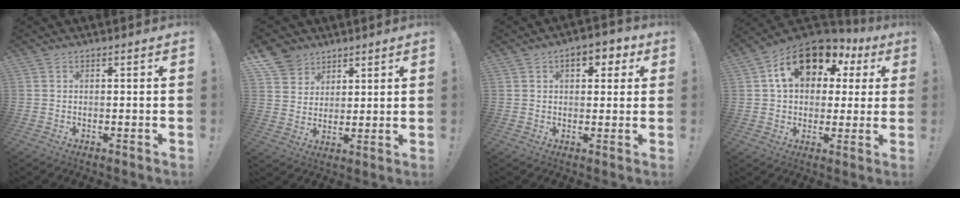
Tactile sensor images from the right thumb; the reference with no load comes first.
{"total": 9.3, "force": [6.5, 6.5, 1.5], "torque": [-0.028, -0.049, 0.130]}
{"total": 6.3, "force": [2.4, 3.8, 4.4], "torque": [-0.049, -0.001, 0.035]}
{"total": 17.5, "force": [8.2, 11.4, 10.5], "torque": [-0.155, -0.033, 0.148]}